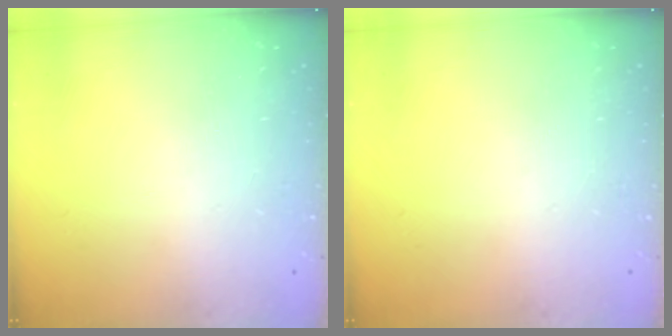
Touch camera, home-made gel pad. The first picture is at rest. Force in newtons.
{"total": 0.0}